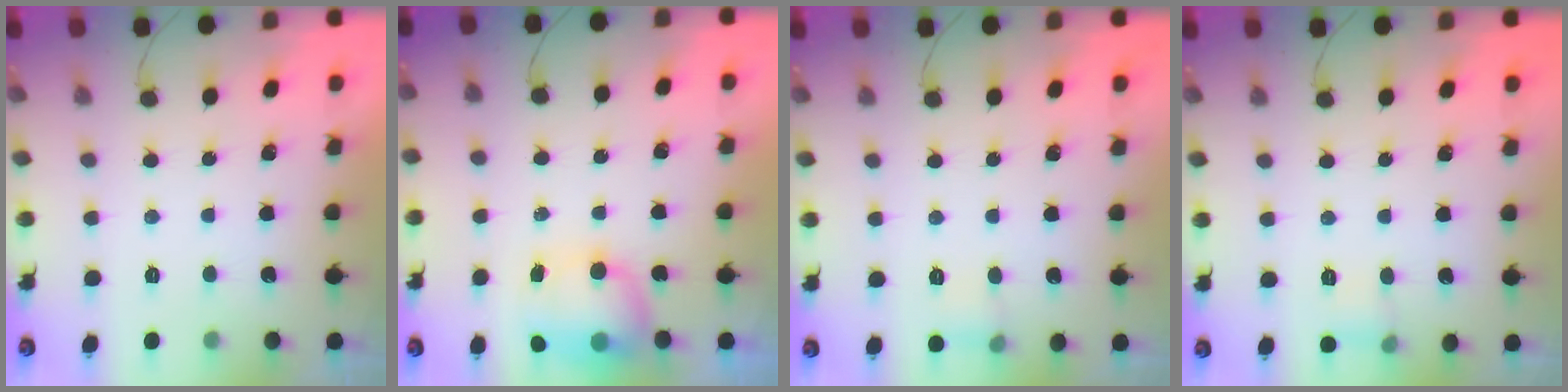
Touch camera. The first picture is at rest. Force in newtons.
{"total": 8.4, "press": 8.1, "slide": 2.3}
{"total": 5.2, "press": 5.0, "slide": 1.2}
{"total": 5.6, "press": 5.2, "slide": 2.0}